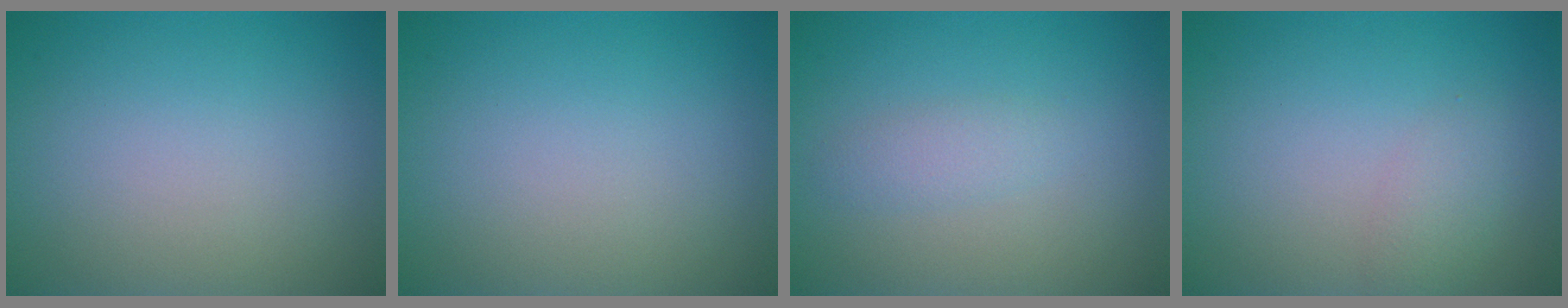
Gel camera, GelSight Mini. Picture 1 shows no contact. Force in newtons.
{"total": 0.0}
{"total": 1.4, "press": 1.4, "slide": 0.0}
{"total": 1.5, "press": 1.5, "slide": 0.0}